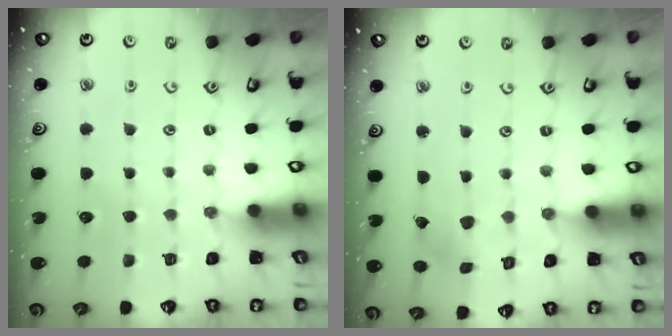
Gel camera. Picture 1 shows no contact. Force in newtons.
{"total": 1.7, "press": 1.6, "slide": 0.4}